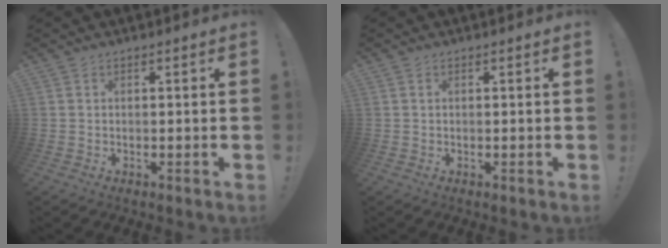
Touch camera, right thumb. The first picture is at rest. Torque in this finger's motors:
{"motor_torque": [-0.12, 0.03, -0.06, 0.07, 0.02]}